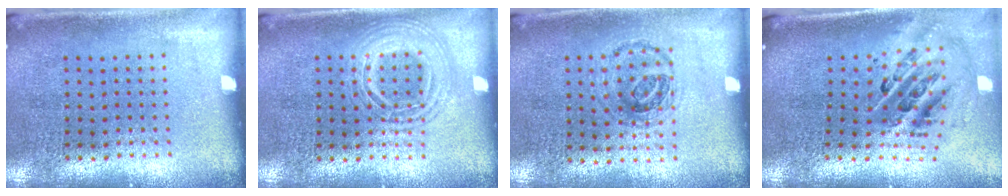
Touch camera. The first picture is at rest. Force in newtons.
{"total": 2.5, "press": 2.5, "slide": 0.3}
{"total": 0.9, "press": 0.8, "slide": 0.3}
{"total": 1.9, "press": 1.5, "slide": 1.2}